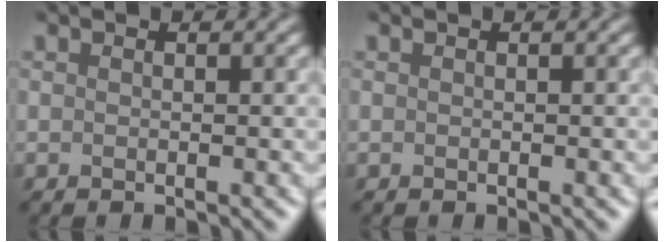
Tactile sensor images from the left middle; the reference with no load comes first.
{"total": 0.0}